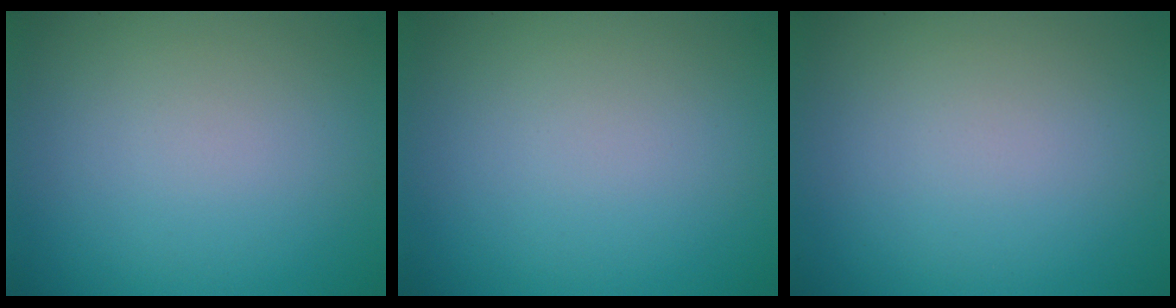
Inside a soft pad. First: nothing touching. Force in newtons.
{"total": 0.0}
{"total": 0.0}